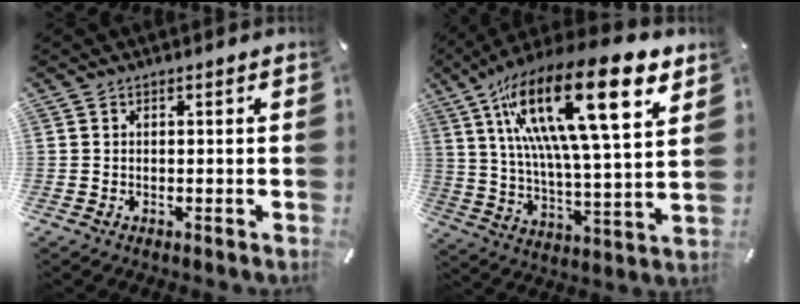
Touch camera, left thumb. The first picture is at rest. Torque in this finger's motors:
{"motor_torque": [2.96, 2.05, 1.97, -0.80, 1.05]}